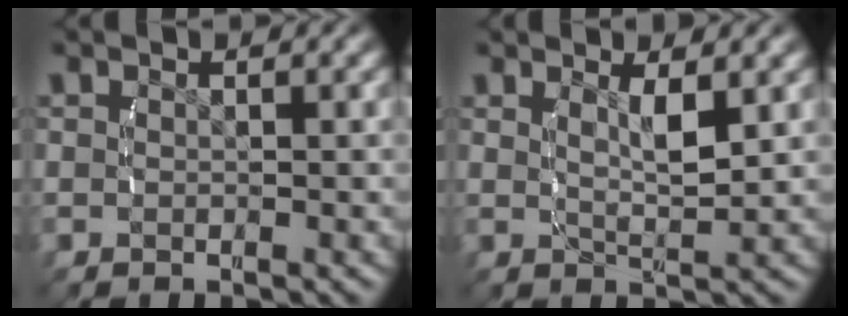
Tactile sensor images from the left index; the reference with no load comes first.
{"total": 2.6, "force": [1.0, 0.1, 2.4], "torque": [-0.042, -0.012, 0.026]}